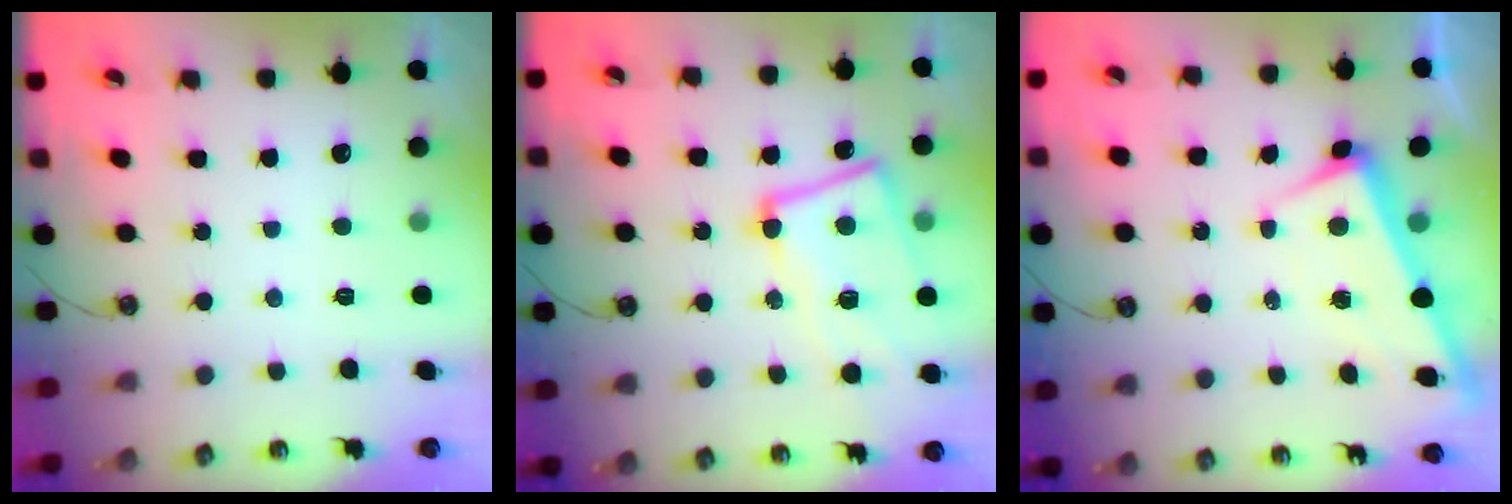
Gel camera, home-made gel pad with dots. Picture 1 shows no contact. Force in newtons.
{"total": 9.4, "press": 9.1, "slide": 2.1}
{"total": 1.9, "press": 1.8, "slide": 0.6}